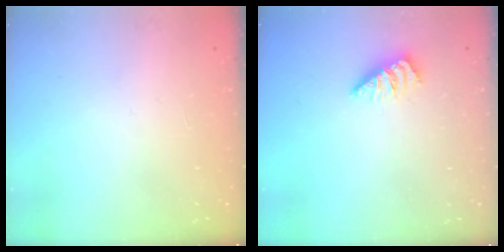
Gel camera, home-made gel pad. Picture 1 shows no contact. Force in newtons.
{"total": 0.7, "press": 0.7, "slide": 0.1}